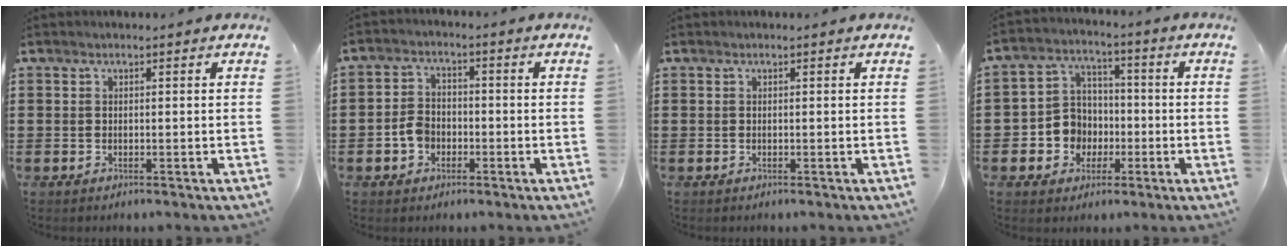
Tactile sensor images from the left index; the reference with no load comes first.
{"total": 4.1, "force": [-1.5, 3.1, 2.2], "torque": [-0.059, 0.004, -0.033]}
{"total": 0.0}
{"total": 7.2, "force": [-1.6, 6.6, 2.2], "torque": [-0.073, 0.018, -0.028]}